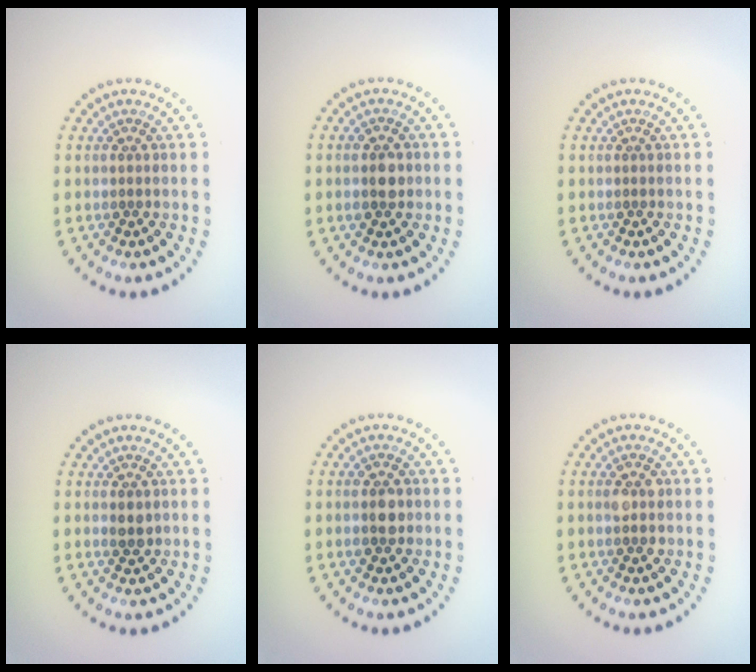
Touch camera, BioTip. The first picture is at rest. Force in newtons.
{"total": 2.6, "press": 2.5, "slide": 0.3}
{"total": 0.0}
{"total": 1.4, "press": 1.4, "slide": 0.1}
{"total": 2.6, "press": 2.5, "slide": 0.3}
{"total": 2.4, "press": 2.4, "slide": 0.1}